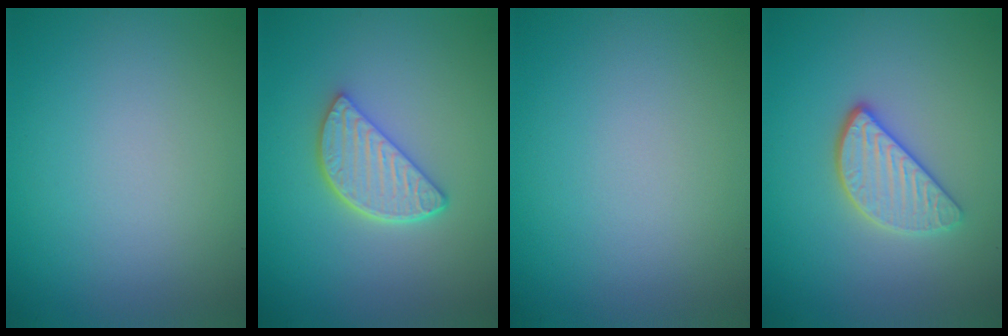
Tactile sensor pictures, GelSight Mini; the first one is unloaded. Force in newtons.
{"total": 4.0, "press": 3.2, "slide": 2.5}
{"total": 0.0}
{"total": 3.2, "press": 2.8, "slide": 1.5}